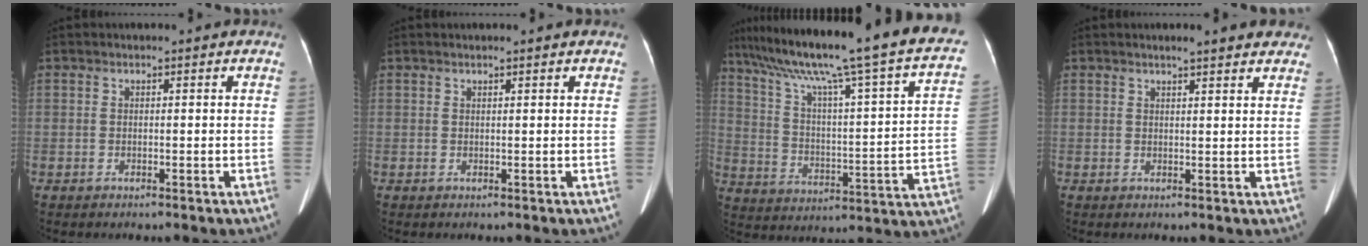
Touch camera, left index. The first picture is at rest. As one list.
[{"total": 1.4, "force": [1.1, -0.1, 0.8], "torque": [-0.010, 0.015, 0.021]}, {"total": 30.6, "force": [23.5, 1.6, 19.6], "torque": [-0.295, -0.021, 0.318]}, {"total": 7.1, "force": [6.0, 1.1, 3.6], "torque": [-0.035, 0.014, 0.063]}]